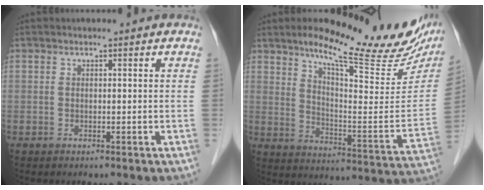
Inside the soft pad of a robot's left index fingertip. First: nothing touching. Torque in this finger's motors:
{"motor_torque": [1.09, -1.05, 0.15, 0.03]}